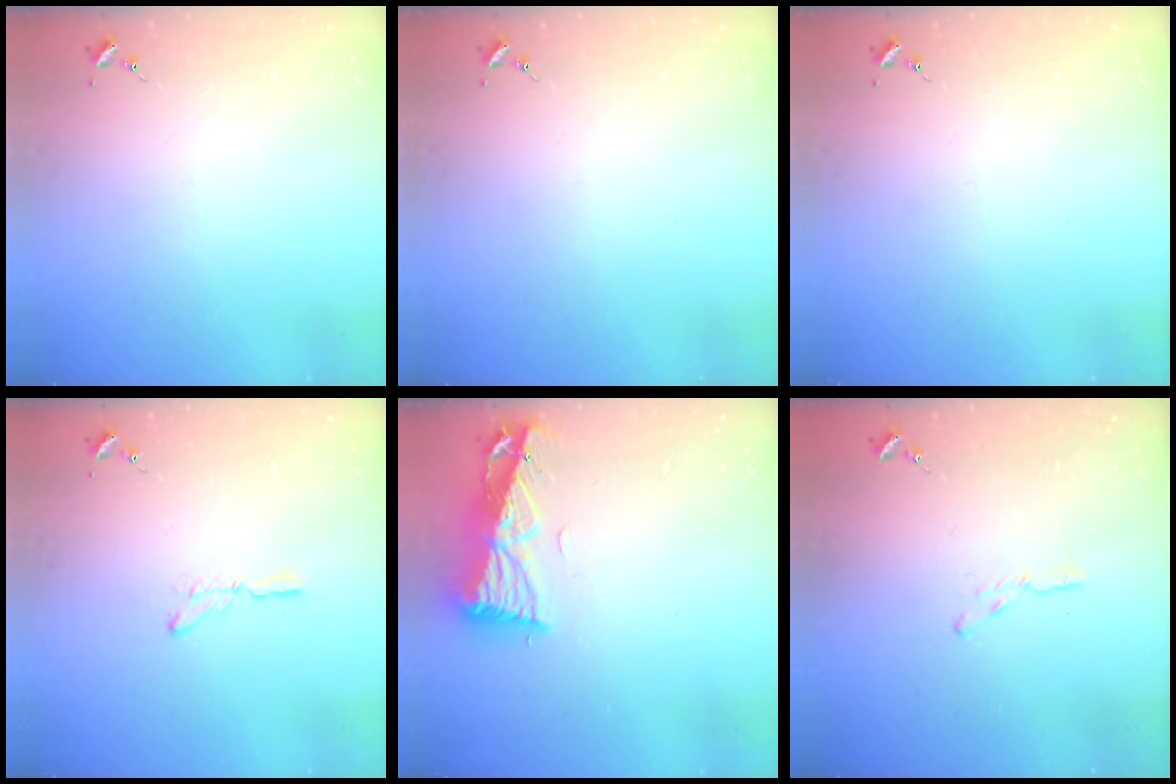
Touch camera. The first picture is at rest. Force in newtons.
{"total": 0.0}
{"total": 0.0}
{"total": 2.9, "press": 2.9, "slide": 0.3}
{"total": 9.2, "press": 9.2, "slide": 1.1}
{"total": 3.4, "press": 3.3, "slide": 0.2}